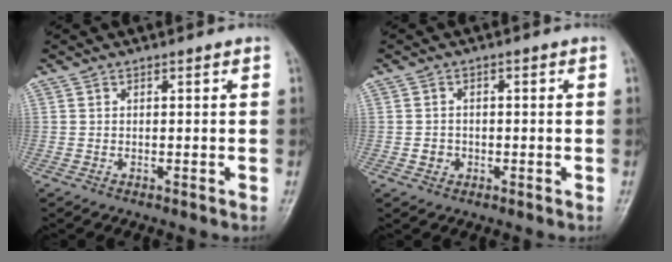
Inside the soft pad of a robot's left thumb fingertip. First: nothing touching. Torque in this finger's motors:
{"motor_torque": [-0.01, -0.02, 0.04, -0.01, 0.00]}